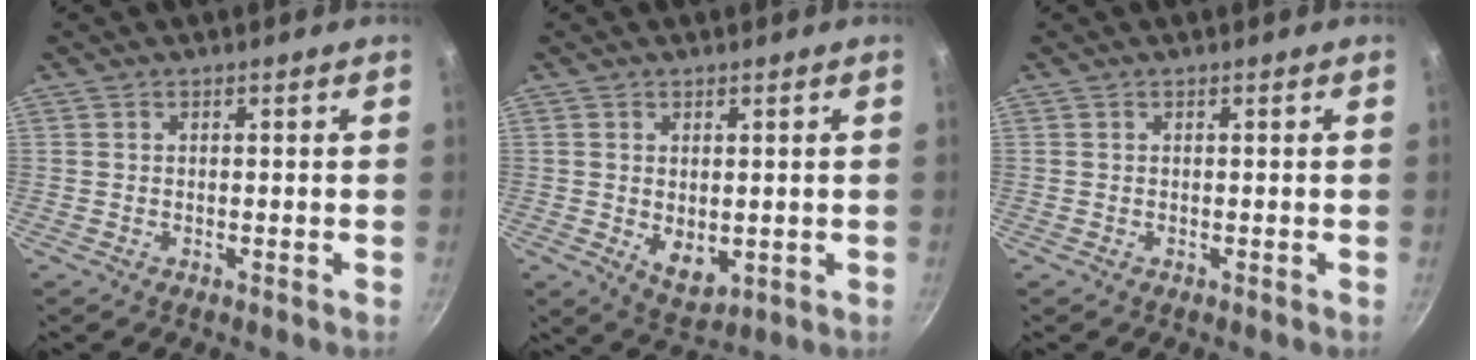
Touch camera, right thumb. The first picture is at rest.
{"total": 5.8, "force": [0.0, 3.7, 4.5], "torque": [-0.064, -0.019, 0.012]}
{"total": 0.0}